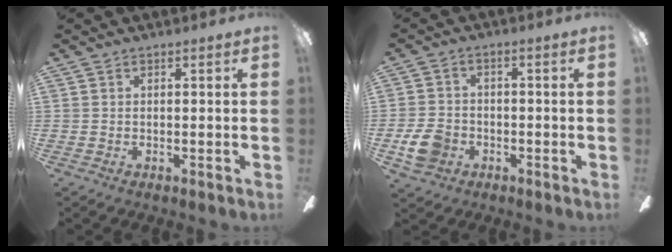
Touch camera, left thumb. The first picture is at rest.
{"total": 7.1, "force": [-2.7, 5.4, 3.7], "torque": [-0.083, 0.011, -0.051]}